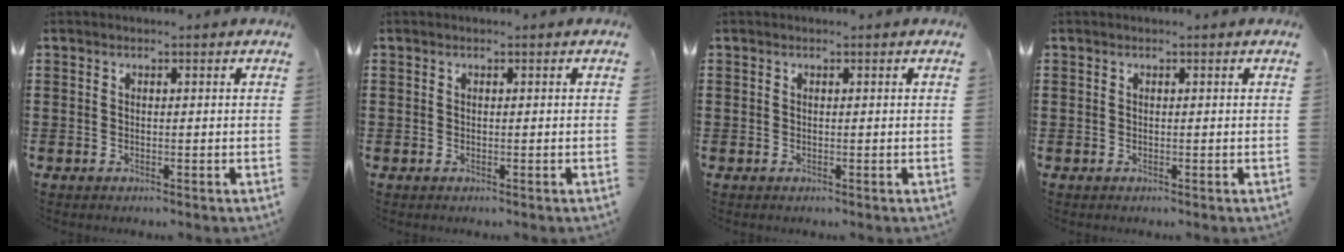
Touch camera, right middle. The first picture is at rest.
{"total": 0.0}
{"total": 0.0}
{"total": 0.0}